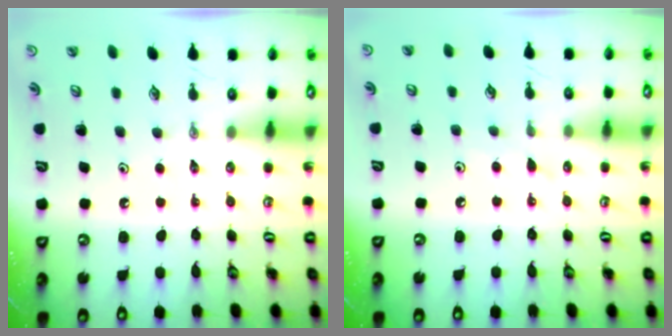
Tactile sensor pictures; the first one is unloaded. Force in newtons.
{"total": 5.4, "press": 5.4, "slide": 0.6}